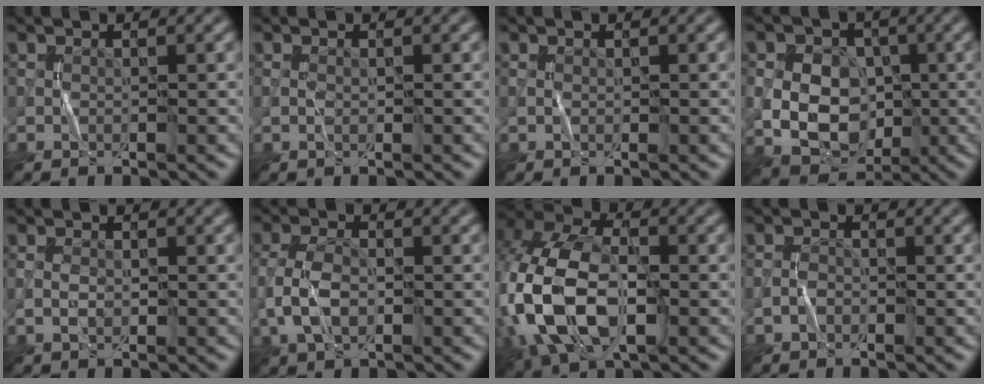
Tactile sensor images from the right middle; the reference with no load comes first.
{"total": 0.7, "force": [-0.2, 0.3, 0.6], "torque": [-0.014, 0.002, -0.003]}
{"total": 0.0}
{"total": 9.3, "force": [-0.7, 7.5, 5.4], "torque": [-0.073, 0.009, -0.031]}
{"total": 1.3, "force": [-0.2, 0.7, 1.1], "torque": [-0.022, 0.002, -0.005]}
{"total": 4.1, "force": [-1.0, 2.4, 3.2], "torque": [-0.077, 0.002, -0.023]}
{"total": 12.6, "force": [-2.9, 7.6, 9.6], "torque": [-0.229, -0.002, -0.066]}
{"total": 1.2, "force": [-0.6, 0.7, 0.7], "torque": [-0.015, 0.004, -0.016]}